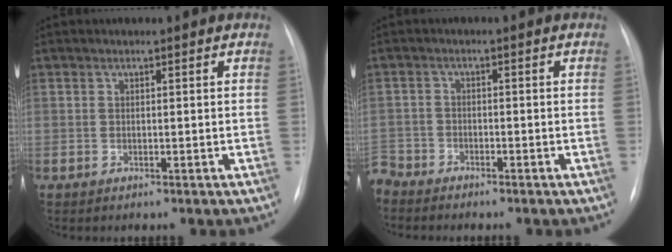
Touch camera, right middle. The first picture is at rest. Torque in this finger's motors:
{"motor_torque": [0.12, -0.17, 0.04, 0.01]}